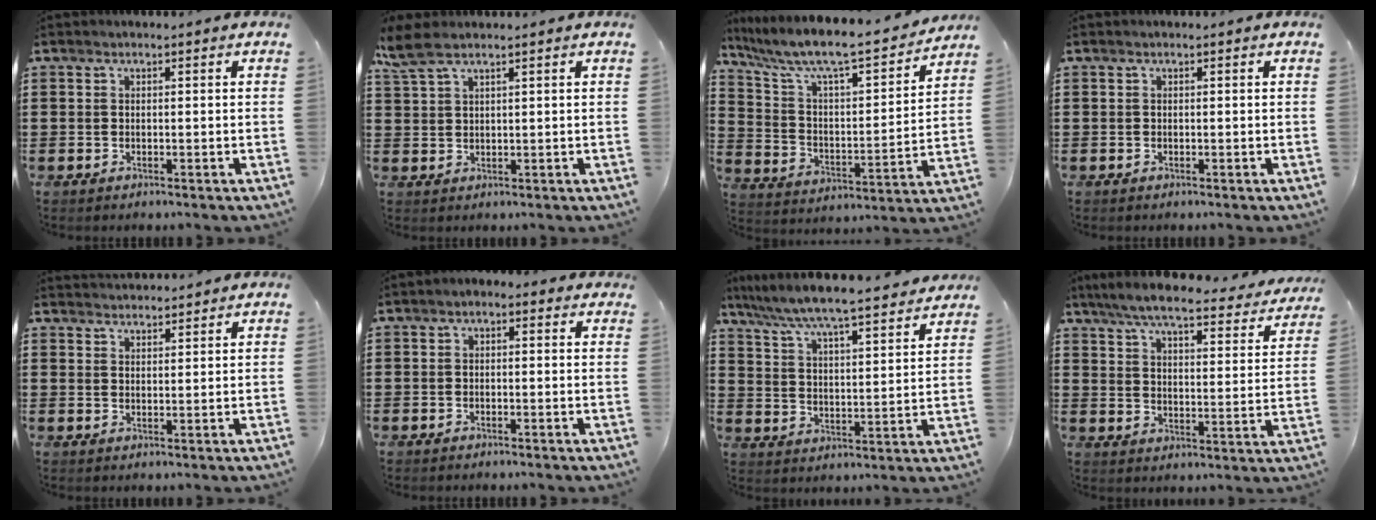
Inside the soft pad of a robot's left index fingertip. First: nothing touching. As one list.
[{"total": 3.9, "force": [2.5, 1.1, 2.8], "torque": [-0.069, 0.002, 0.044]}, {"total": 7.4, "force": [6.2, 1.0, 3.8], "torque": [-0.105, -0.053, 0.098]}, {"total": 0.0}, {"total": 2.3, "force": [2.3, 0.0, -0.3], "torque": [-0.001, -0.005, 0.045]}, {"total": 1.1, "force": [-0.7, 0.6, 0.6], "torque": [-0.013, 0.003, -0.015]}, {"total": 6.0, "force": [5.6, -0.6, 1.9], "torque": [-0.064, -0.044, 0.091]}, {"total": 7.0, "force": [6.1, 0.4, 3.3], "torque": [-0.091, -0.036, 0.104]}]